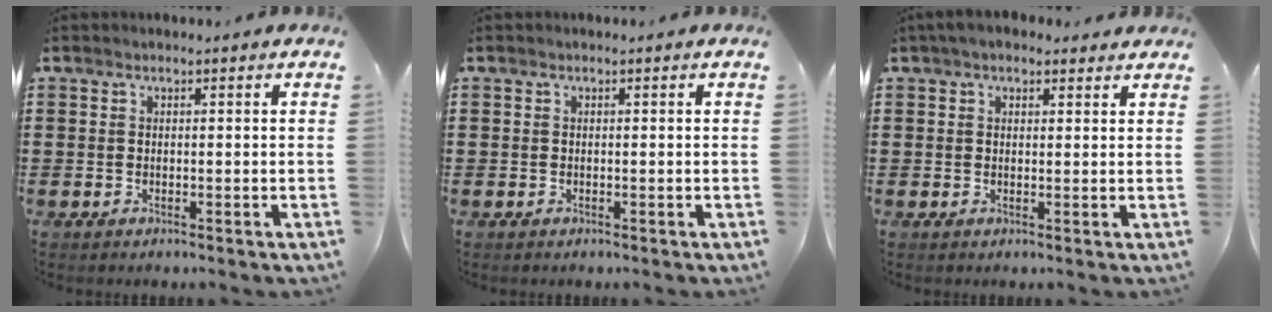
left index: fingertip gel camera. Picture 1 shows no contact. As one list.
[{"total": 0.0}, {"total": 3.0, "force": [2.4, 1.5, 1.1], "torque": [-0.028, 0.005, 0.044]}]